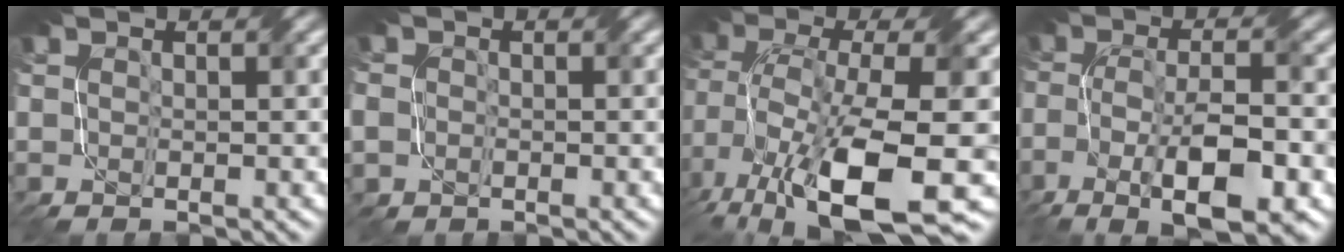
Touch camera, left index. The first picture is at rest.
{"total": 2.1, "force": [-0.3, 2.1, 0.1], "torque": [-0.006, 0.001, 0.002]}
{"total": 11.8, "force": [-4.6, 4.6, 9.9], "torque": [-0.206, -0.010, -0.066]}
{"total": 7.7, "force": [-4.3, 2.7, 5.8], "torque": [-0.105, 0.003, -0.074]}